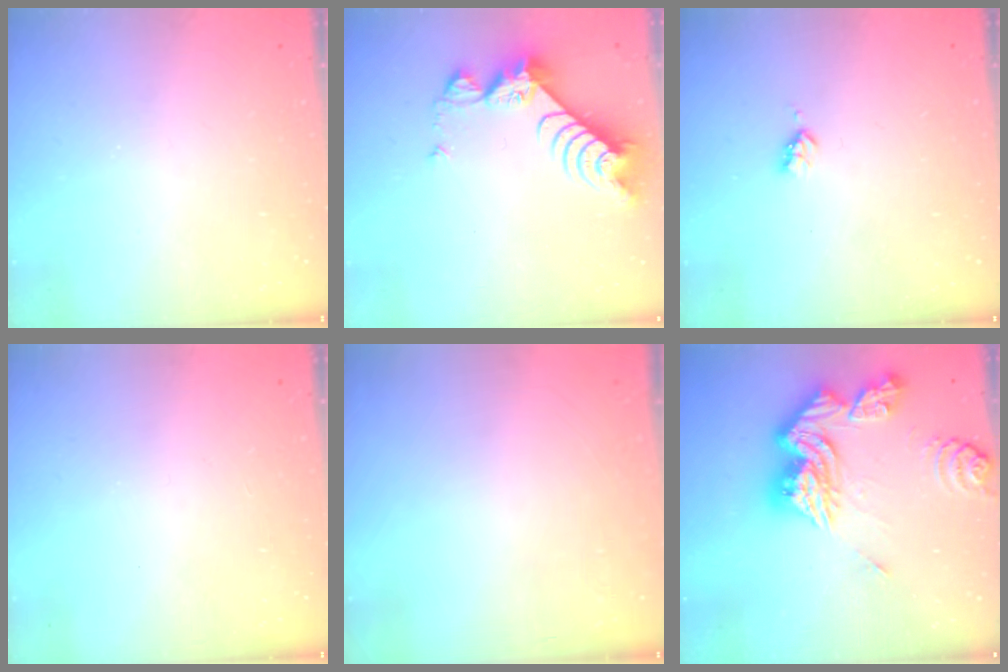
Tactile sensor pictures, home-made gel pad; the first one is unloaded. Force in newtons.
{"total": 8.8, "press": 8.7, "slide": 0.9}
{"total": 2.9, "press": 2.9, "slide": 0.5}
{"total": 0.0}
{"total": 0.0}
{"total": 18.2, "press": 18.1, "slide": 1.9}